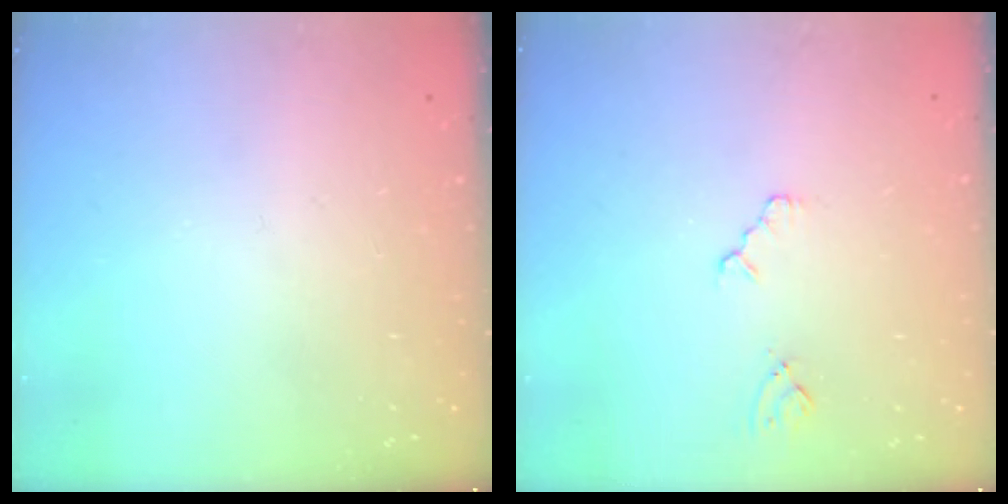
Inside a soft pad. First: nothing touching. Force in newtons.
{"total": 2.3, "press": 2.2, "slide": 0.4}